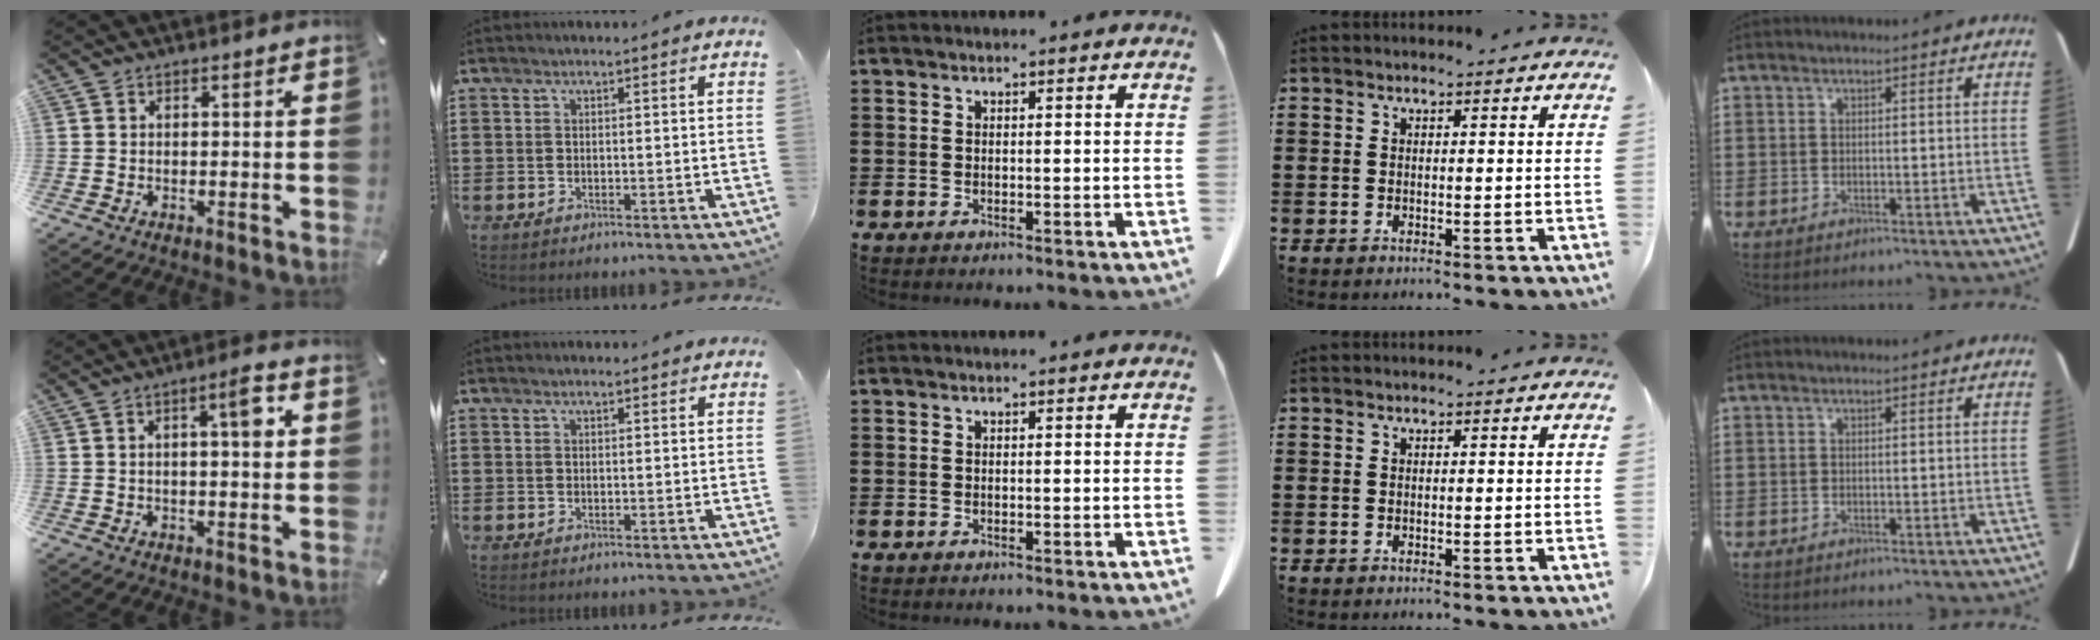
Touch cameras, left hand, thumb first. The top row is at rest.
{"thumb": {"total": 6.4, "force": [1.5, 1.5, 6.1], "torque": [-0.079, -0.008, 0.013]}, "index": {"total": 0.7, "force": [0.6, 0.1, 0.3], "torque": [-0.008, 0.001, 0.011]}}